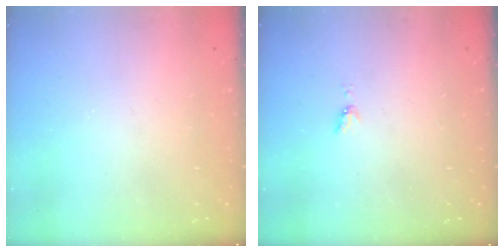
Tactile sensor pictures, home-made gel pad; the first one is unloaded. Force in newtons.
{"total": 4.4, "press": 4.4, "slide": 0.6}